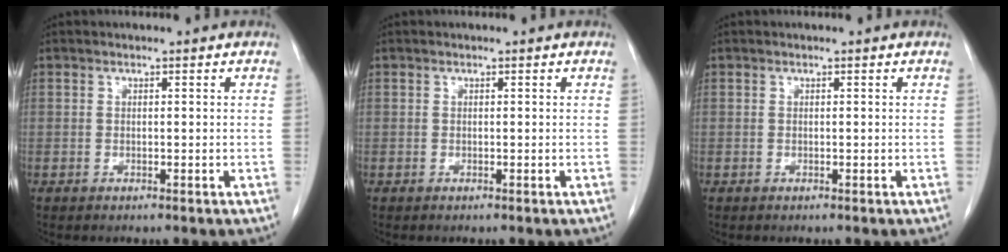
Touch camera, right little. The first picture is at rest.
{"total": 0.0}
{"total": 0.0}